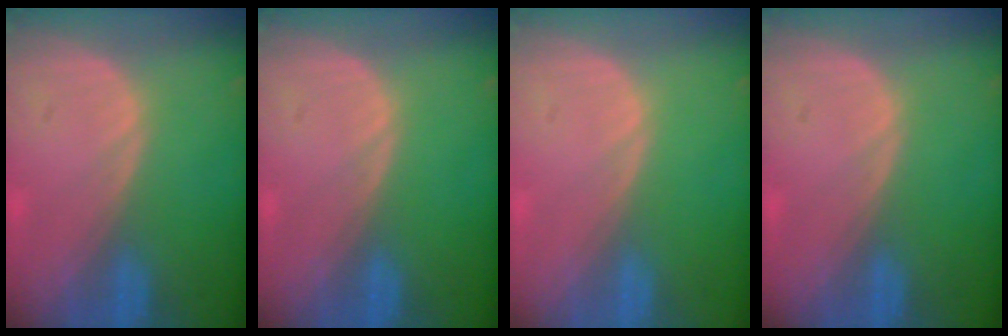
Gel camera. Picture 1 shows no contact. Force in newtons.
{"total": 0.0}
{"total": 0.0}
{"total": 0.0}